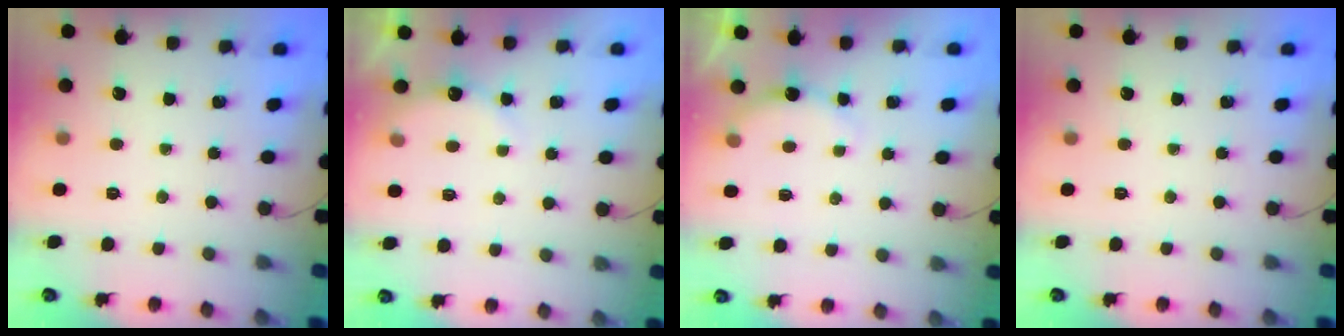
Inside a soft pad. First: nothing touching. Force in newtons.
{"total": 7.5, "press": 7.4, "slide": 1.3}
{"total": 3.9, "press": 3.7, "slide": 1.2}
{"total": 0.0}